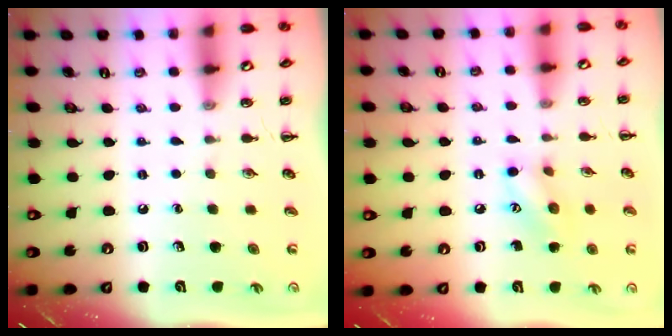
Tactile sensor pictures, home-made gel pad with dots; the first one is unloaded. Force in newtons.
{"total": 8.6, "press": 8.6, "slide": 0.4}